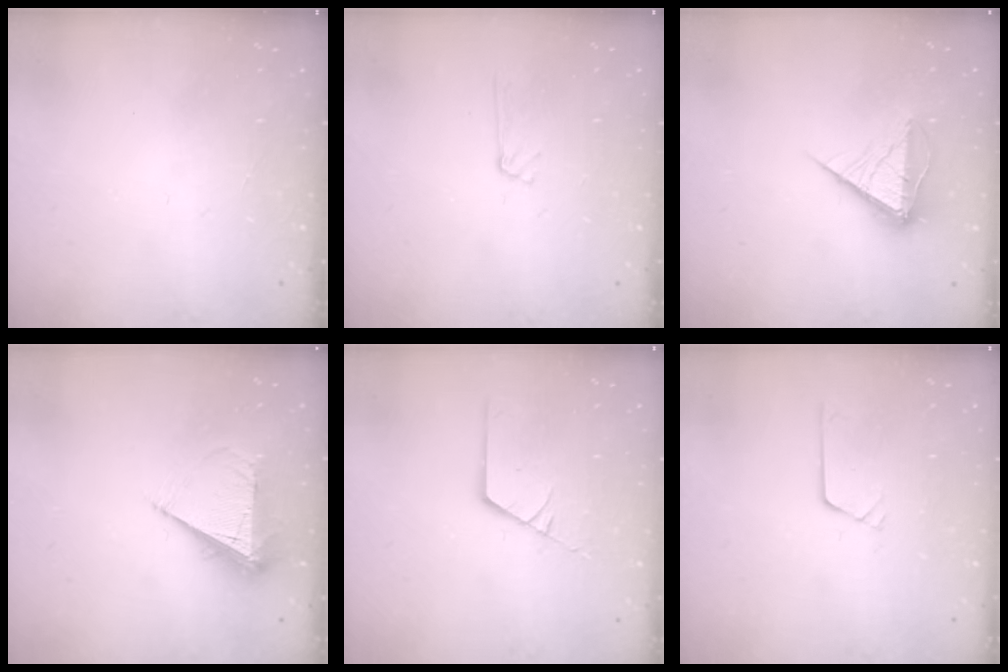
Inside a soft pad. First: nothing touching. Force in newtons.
{"total": 3.1, "press": 3.1, "slide": 0.3}
{"total": 13.2, "press": 13.1, "slide": 0.6}
{"total": 7.8, "press": 7.7, "slide": 1.2}
{"total": 2.5, "press": 2.5, "slide": 0.2}
{"total": 2.6, "press": 2.6, "slide": 0.2}